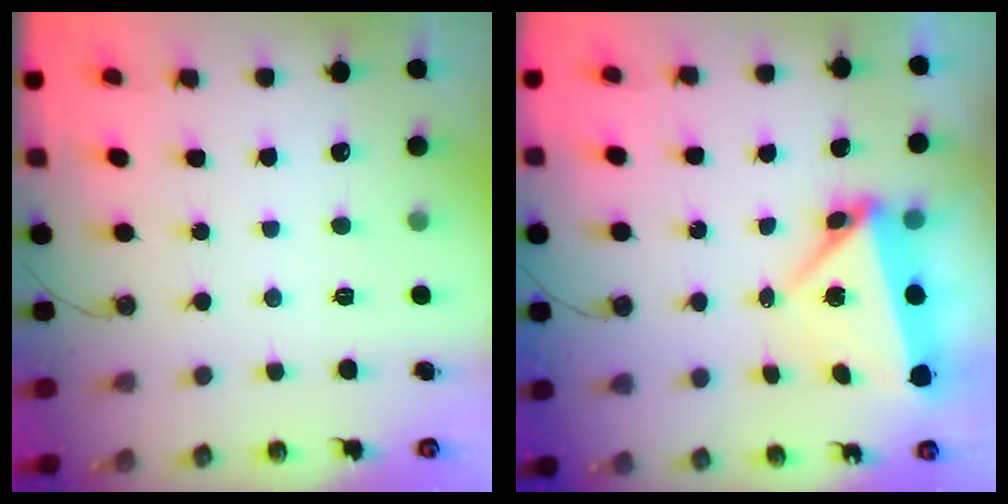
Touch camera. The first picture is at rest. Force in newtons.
{"total": 8.0, "press": 7.9, "slide": 1.0}